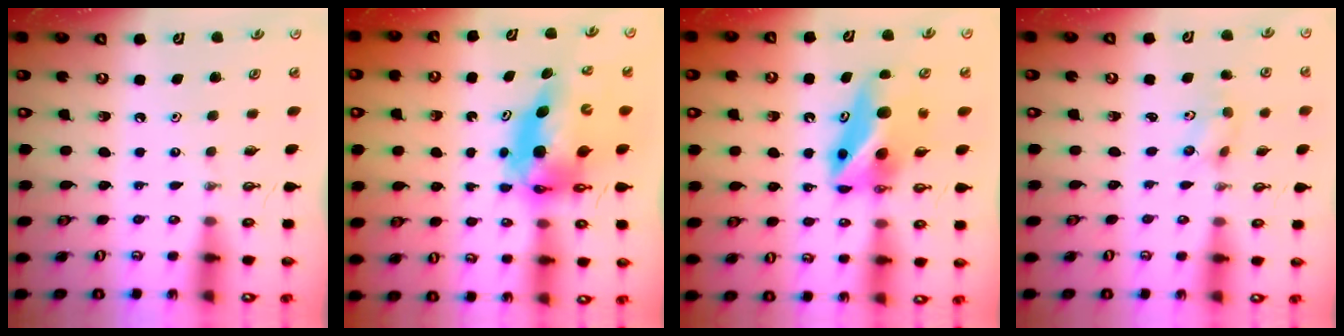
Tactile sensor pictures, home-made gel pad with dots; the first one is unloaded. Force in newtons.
{"total": 9.4, "press": 9.4, "slide": 1.1}
{"total": 11.0, "press": 8.1, "slide": 7.5}
{"total": 3.8, "press": 3.5, "slide": 1.5}